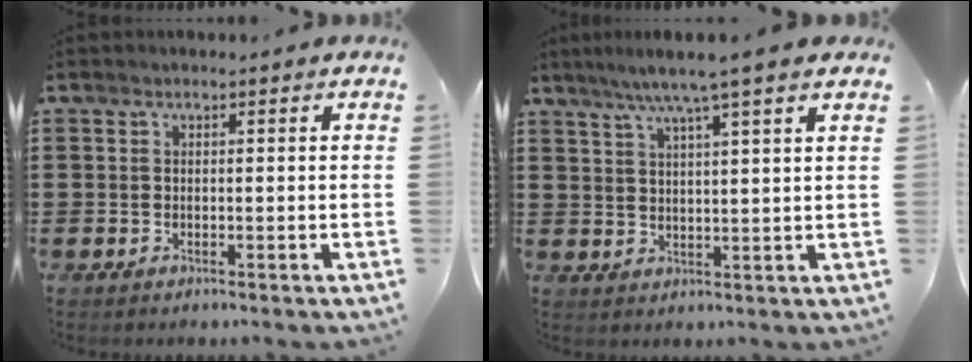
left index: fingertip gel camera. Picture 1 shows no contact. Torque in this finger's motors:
{"motor_torque": [1.44, -0.70, 0.57, 0.19]}